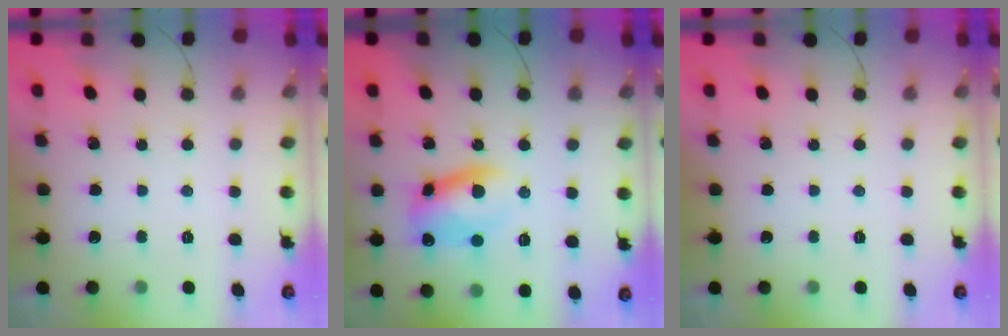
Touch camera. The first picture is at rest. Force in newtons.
{"total": 9.7, "press": 9.7, "slide": 0.8}
{"total": 0.0}